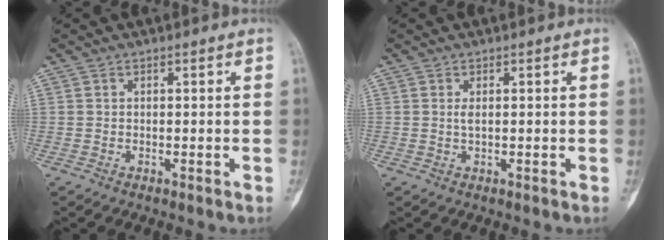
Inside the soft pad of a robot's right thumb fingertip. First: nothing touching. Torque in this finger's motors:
{"motor_torque": [0.06, -0.04, 0.30, -0.37, 0.01]}